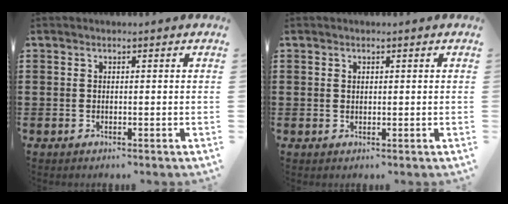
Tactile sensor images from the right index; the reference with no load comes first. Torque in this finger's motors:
{"motor_torque": [-0.89, 1.24, 0.03, -0.01]}